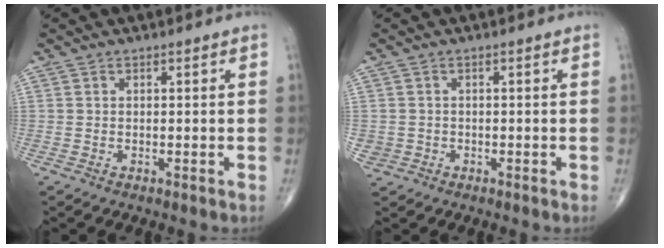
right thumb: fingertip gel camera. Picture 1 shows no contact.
{"total": 2.2, "force": [-0.4, 2.1, 0.5], "torque": [-0.005, 0.006, -0.003]}